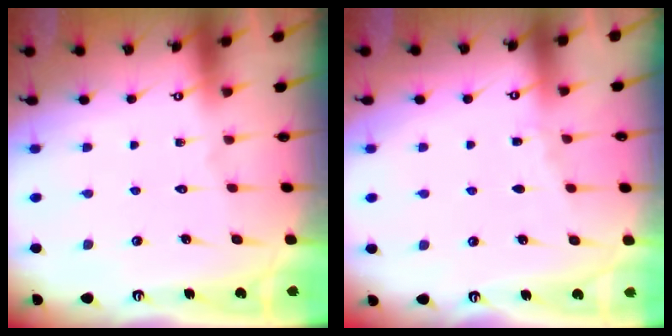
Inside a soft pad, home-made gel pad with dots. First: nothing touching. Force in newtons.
{"total": 2.8, "press": 2.7, "slide": 0.3}